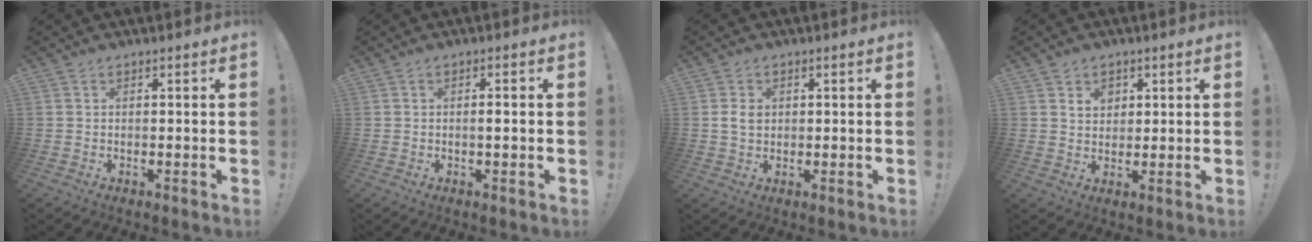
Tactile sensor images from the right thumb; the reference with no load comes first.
{"total": 1.6, "force": [-0.3, 0.0, 1.6], "torque": [-0.025, 0.000, -0.008]}
{"total": 3.7, "force": [0.4, 2.7, 2.5], "torque": [-0.040, 0.003, 0.008]}
{"total": 4.3, "force": [2.0, 3.4, 1.7], "torque": [-0.020, -0.007, 0.033]}